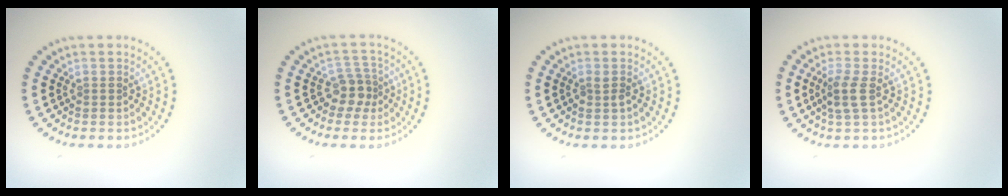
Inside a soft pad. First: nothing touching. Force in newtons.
{"total": 2.5, "press": 2.0, "slide": 1.6}
{"total": 0.7, "press": 0.6, "slide": 0.2}
{"total": 1.9, "press": 1.6, "slide": 1.0}